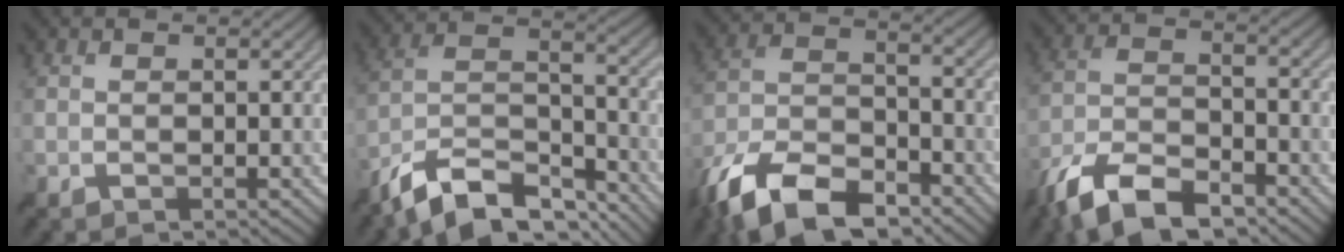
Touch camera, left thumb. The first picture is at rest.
{"total": 12.8, "force": [-10.0, 4.2, 6.8], "torque": [-0.140, 0.009, -0.188]}
{"total": 13.6, "force": [-9.5, 5.7, 7.8], "torque": [-0.164, -0.006, -0.192]}
{"total": 11.0, "force": [-7.9, 4.1, 6.5], "torque": [-0.126, -0.003, -0.165]}